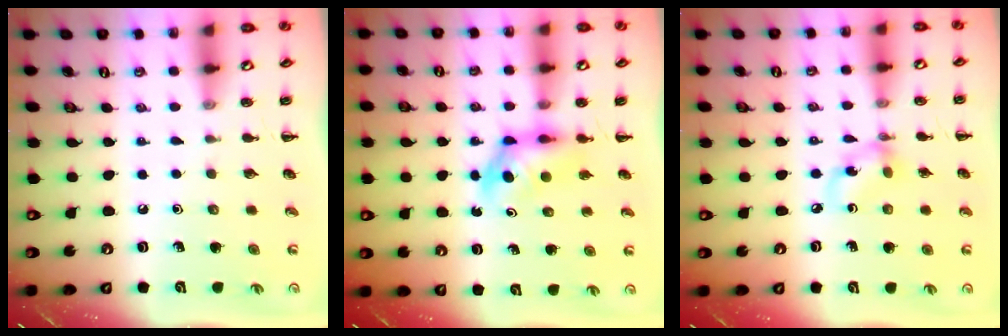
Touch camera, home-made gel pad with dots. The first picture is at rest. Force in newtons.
{"total": 5.2, "press": 5.1, "slide": 1.1}
{"total": 6.3, "press": 6.3, "slide": 0.5}